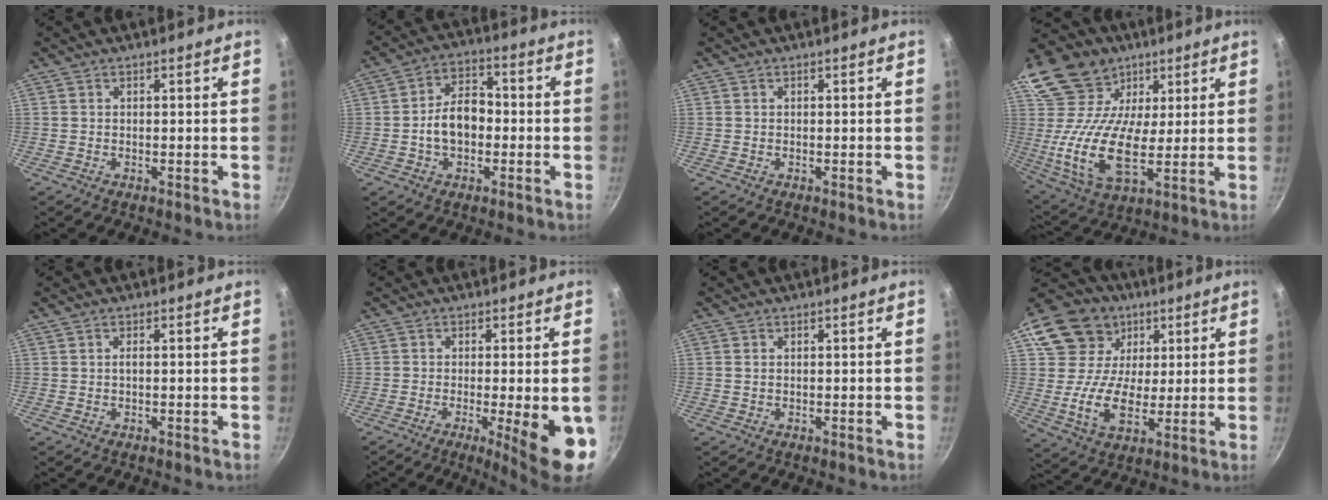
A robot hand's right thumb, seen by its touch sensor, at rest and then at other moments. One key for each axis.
{"total": 9.3, "fx": -1.3, "fy": 6.3, "fz": 6.8, "tx": -0.089, "ty": 0.029, "tz": -0.031}
{"total": 0.0}
{"total": 20.4, "fx": 6.0, "fy": 14.2, "fz": 13.4, "tx": -0.243, "ty": -0.029, "tz": 0.105}
{"total": 0.8, "fx": 0.1, "fy": 0.3, "fz": 0.8, "tx": -0.015, "ty": 0.002, "tz": 0.001}
{"total": 11.8, "fx": -3.1, "fy": 2.2, "fz": 11.2, "tx": -0.140, "ty": -0.004, "tz": -0.034}
{"total": 0.7, "fx": 0.2, "fy": 0.5, "fz": 0.5, "tx": -0.008, "ty": 0.002, "tz": 0.004}
{"total": 18.3, "fx": 6.2, "fy": 14.7, "fz": 9.0, "tx": -0.145, "ty": -0.004, "tz": 0.110}